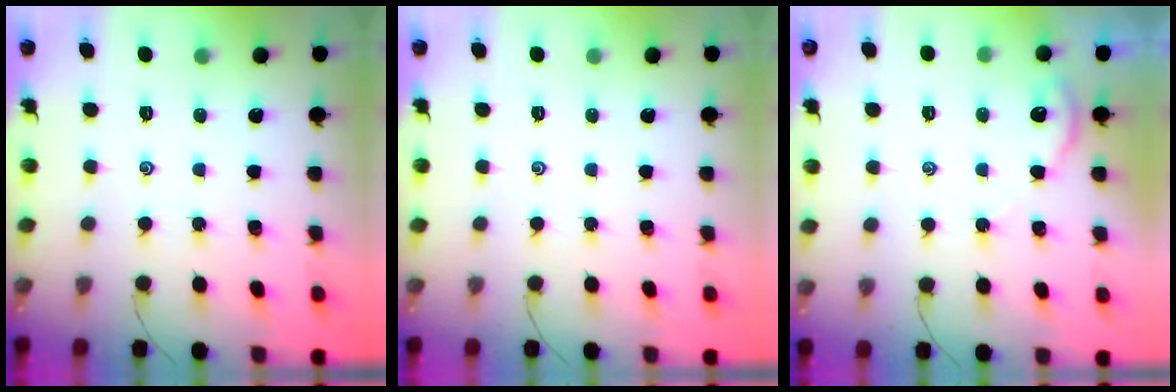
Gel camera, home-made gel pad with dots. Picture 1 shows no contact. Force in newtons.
{"total": 0.0}
{"total": 2.7, "press": 2.7, "slide": 0.4}